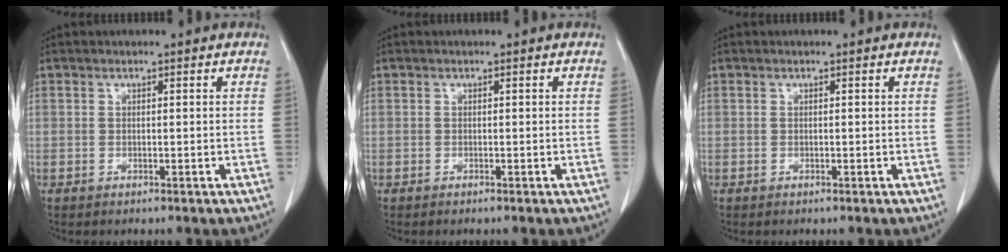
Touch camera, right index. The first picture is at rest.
{"total": 0.0}
{"total": 0.0}